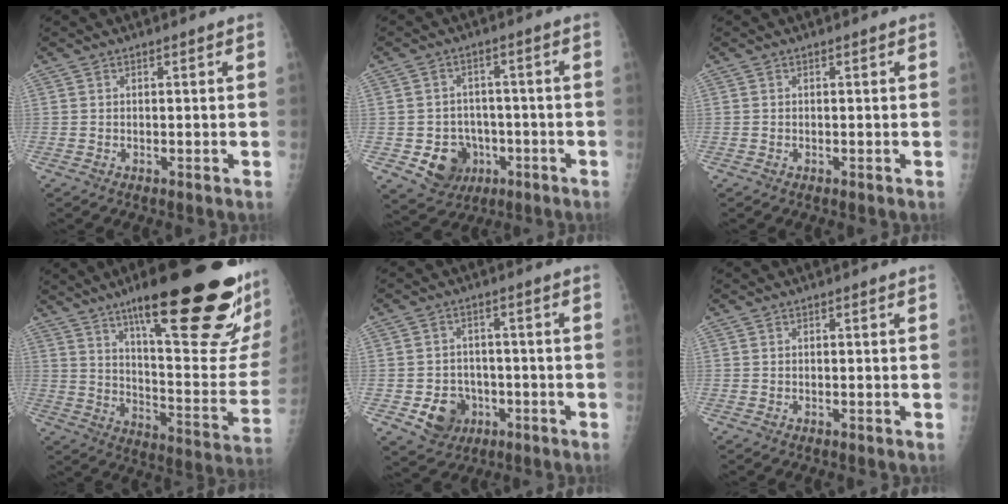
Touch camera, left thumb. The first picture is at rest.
{"total": 8.7, "force": [-2.7, 7.6, 3.2], "torque": [-0.024, 0.015, -0.032]}
{"total": 0.0}
{"total": 31.4, "force": [18.8, 6.2, 24.4], "torque": [-0.275, -0.066, 0.284]}
{"total": 7.2, "force": [-2.4, 6.2, 2.8], "torque": [-0.021, 0.014, -0.030]}
{"total": 0.0}